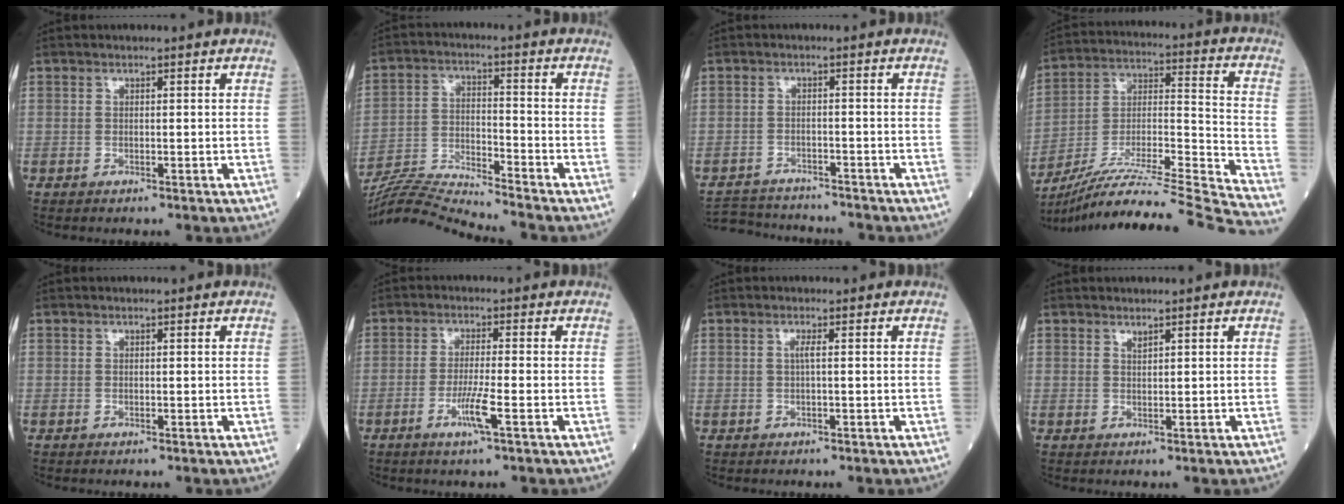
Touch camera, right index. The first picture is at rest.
{"total": 11.3, "force": [-10.8, -2.3, 2.0], "torque": [-0.041, 0.000, -0.200]}
{"total": 7.9, "force": [-7.7, 1.2, 1.2], "torque": [-0.022, 0.004, -0.118]}
{"total": 28.0, "force": [-25.3, -2.5, 11.7], "torque": [-0.167, -0.039, -0.405]}
{"total": 0.0}
{"total": 4.5, "force": [-1.9, -0.3, 4.1], "torque": [-0.080, -0.009, -0.039]}
{"total": 1.0, "force": [0.1, -0.2, 0.9], "torque": [-0.020, 0.002, -0.001]}
{"total": 0.7, "force": [0.6, 0.0, 0.3], "torque": [-0.008, -0.005, 0.012]}